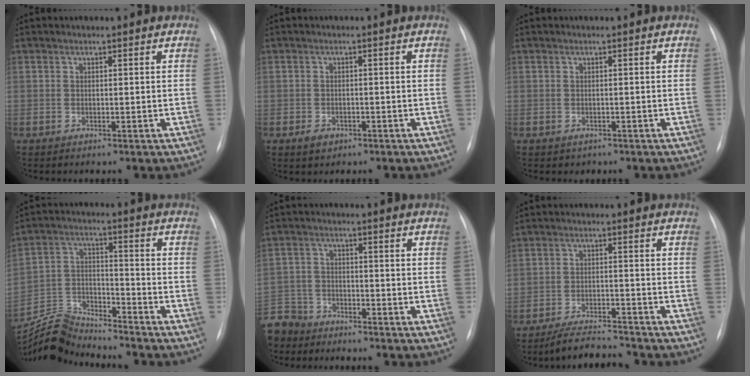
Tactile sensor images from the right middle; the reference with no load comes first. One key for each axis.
{"total": 2.1, "fx": -1.2, "fy": 1.5, "fz": 0.9, "tx": -0.015, "ty": 0.002, "tz": -0.010}
{"total": 1.1, "fx": -0.6, "fy": 0.9, "fz": 0.1, "tx": -0.005, "ty": 0.002, "tz": -0.004}
{"total": 10.0, "fx": -10.0, "fy": -0.1, "fz": -0.4, "tx": -0.002, "ty": 0.034, "tz": -0.189}
{"total": 11.3, "fx": -9.4, "fy": 5.7, "fz": 2.5, "tx": -0.080, "ty": 0.002, "tz": -0.171}
{"total": 5.8, "fx": -5.6, "fy": 0.4, "fz": 1.4, "tx": -0.027, "ty": -0.014, "tz": -0.097}